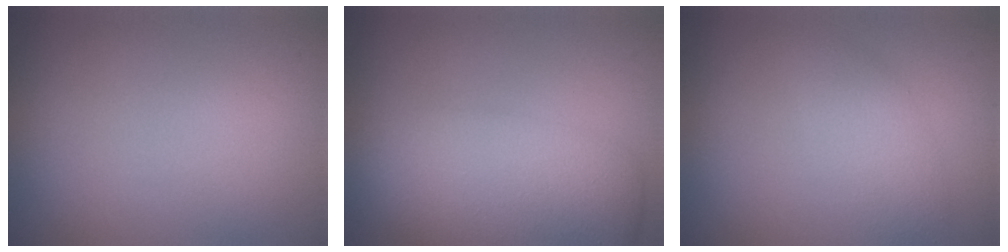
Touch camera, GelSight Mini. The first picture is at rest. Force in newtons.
{"total": 9.2, "press": 9.2, "slide": 0.5}
{"total": 2.5, "press": 2.5, "slide": 0.0}